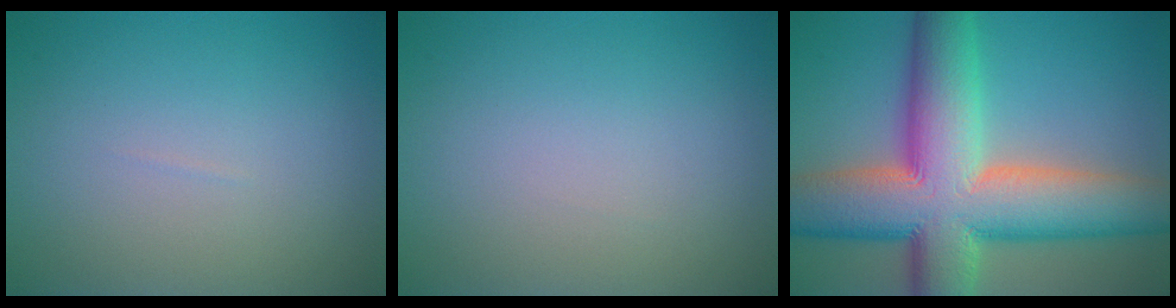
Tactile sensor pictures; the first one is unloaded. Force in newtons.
{"total": 0.0}
{"total": 15.2, "press": 15.2, "slide": 0.8}